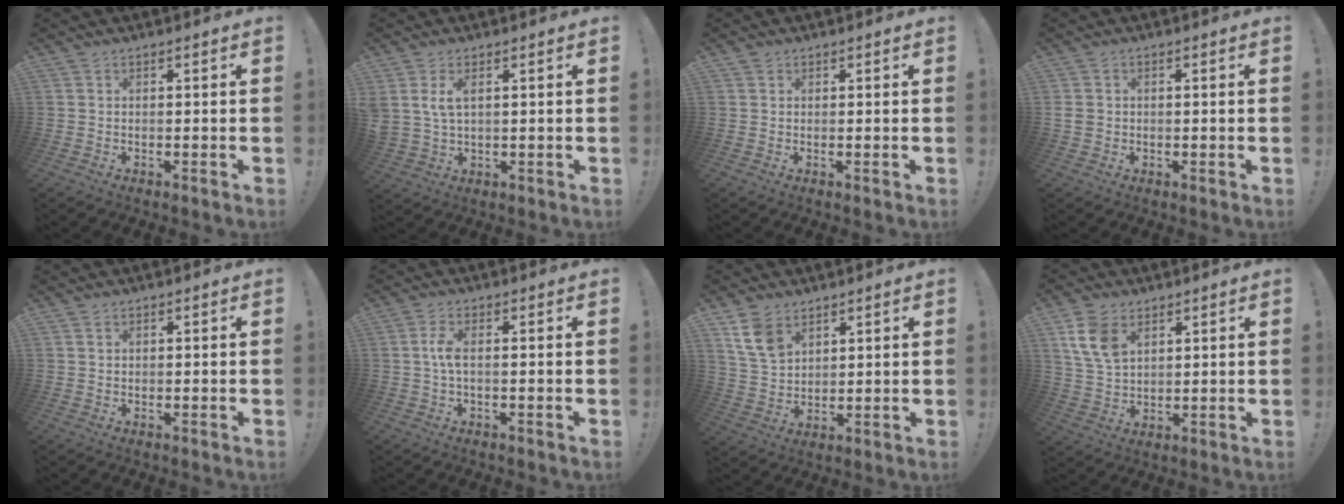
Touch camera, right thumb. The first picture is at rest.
{"total": 5.3, "force": [2.3, 2.5, 4.0], "torque": [-0.079, -0.006, 0.040]}
{"total": 1.1, "force": [0.7, 0.8, 0.0], "torque": [0.006, -0.002, 0.012]}
{"total": 2.6, "force": [0.0, 2.3, 1.2], "torque": [-0.014, 0.005, 0.001]}
{"total": 0.7, "force": [0.5, 0.4, 0.2], "torque": [0.004, -0.003, 0.009]}
{"total": 4.3, "force": [0.1, 1.3, 4.1], "torque": [-0.083, 0.004, 0.000]}
{"total": 9.4, "force": [5.7, 5.9, 4.6], "torque": [-0.081, -0.019, 0.114]}
{"total": 10.4, "force": [5.1, 6.8, 6.0], "torque": [-0.110, -0.010, 0.100]}